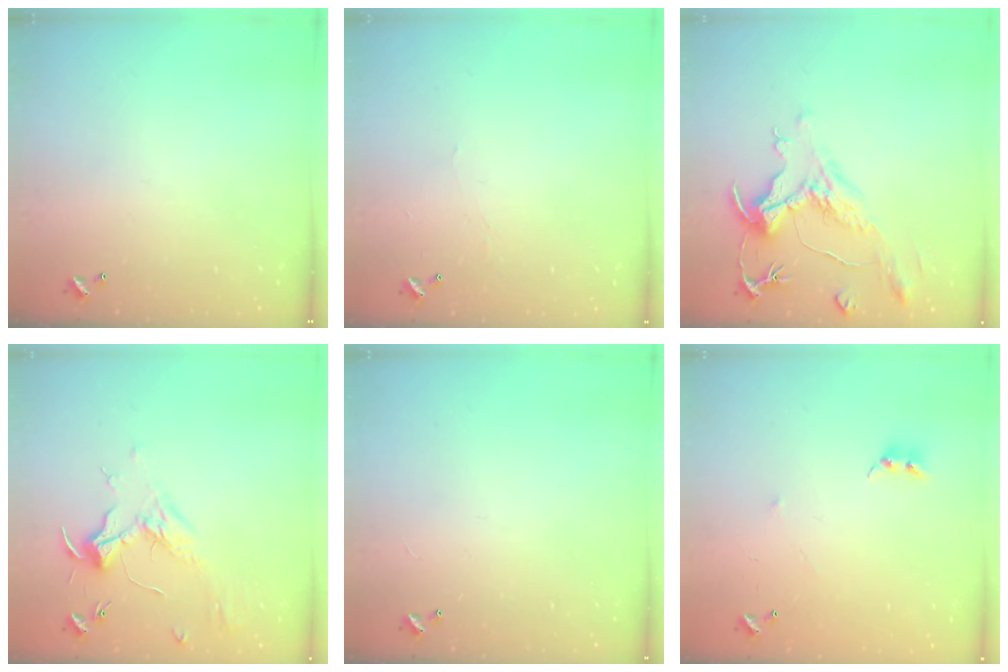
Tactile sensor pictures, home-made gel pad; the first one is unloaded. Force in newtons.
{"total": 0.9, "press": 0.7, "slide": 0.4}
{"total": 1.6, "press": 0.1, "slide": 1.6}
{"total": 1.9, "press": 1.7, "slide": 0.8}
{"total": 2.8, "press": 2.8, "slide": 0.3}
{"total": 6.4, "press": 6.4, "slide": 0.6}